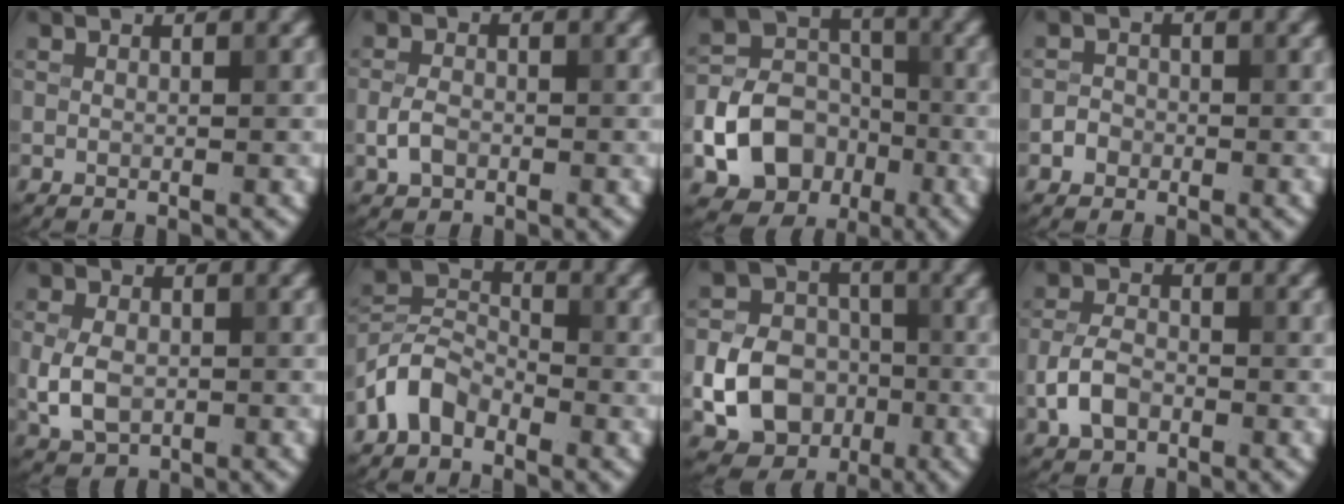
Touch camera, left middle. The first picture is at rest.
{"total": 2.0, "force": [-0.6, 1.4, 1.3], "torque": [-0.028, 0.002, -0.017]}
{"total": 9.8, "force": [-3.7, 7.8, 4.6], "torque": [-0.076, -0.016, -0.083]}
{"total": 1.3, "force": [-0.6, 1.1, 0.3], "torque": [0.003, 0.003, -0.012]}
{"total": 3.7, "force": [-0.5, 2.6, 2.6], "torque": [-0.055, -0.003, -0.010]}
{"total": 4.2, "force": [-2.7, 2.6, 1.9], "torque": [-0.041, 0.010, -0.065]}
{"total": 7.1, "force": [-2.0, 5.9, 3.6], "torque": [-0.048, -0.003, -0.036]}
{"total": 3.4, "force": [-1.4, 2.3, 2.2], "torque": [-0.045, 0.003, -0.034]}